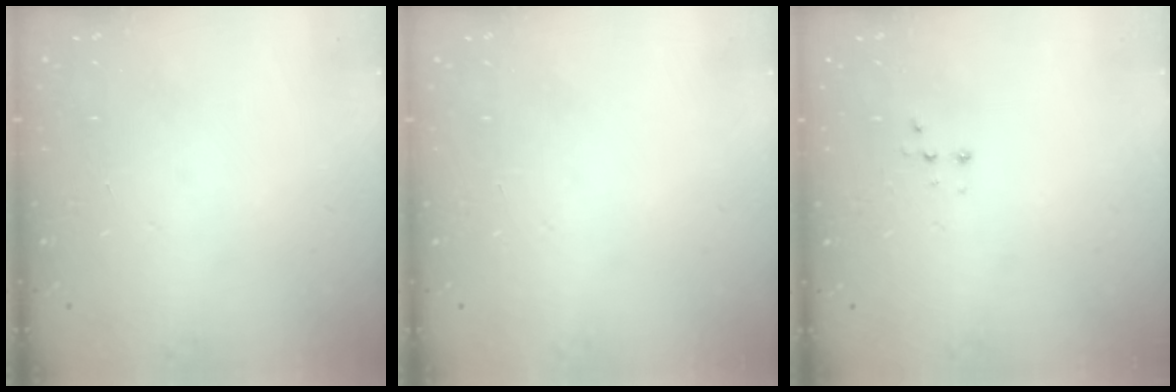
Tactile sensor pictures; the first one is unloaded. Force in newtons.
{"total": 0.0}
{"total": 2.7, "press": 2.7, "slide": 0.5}